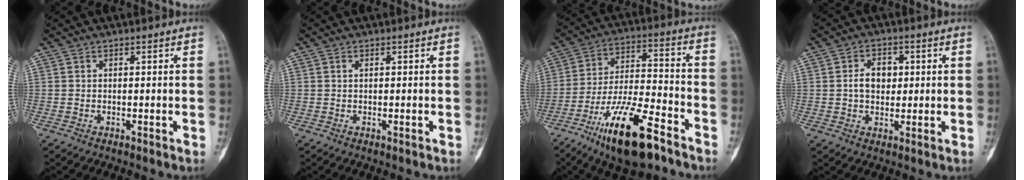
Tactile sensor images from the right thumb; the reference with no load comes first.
{"total": 0.8, "force": [0.0, 0.3, 0.7], "torque": [-0.016, 0.001, 0.003]}
{"total": 18.1, "force": [-11.2, 5.6, 13.1], "torque": [-0.234, 0.067, -0.194]}
{"total": 5.8, "force": [0.7, 4.1, 3.9], "torque": [-0.051, 0.005, 0.010]}